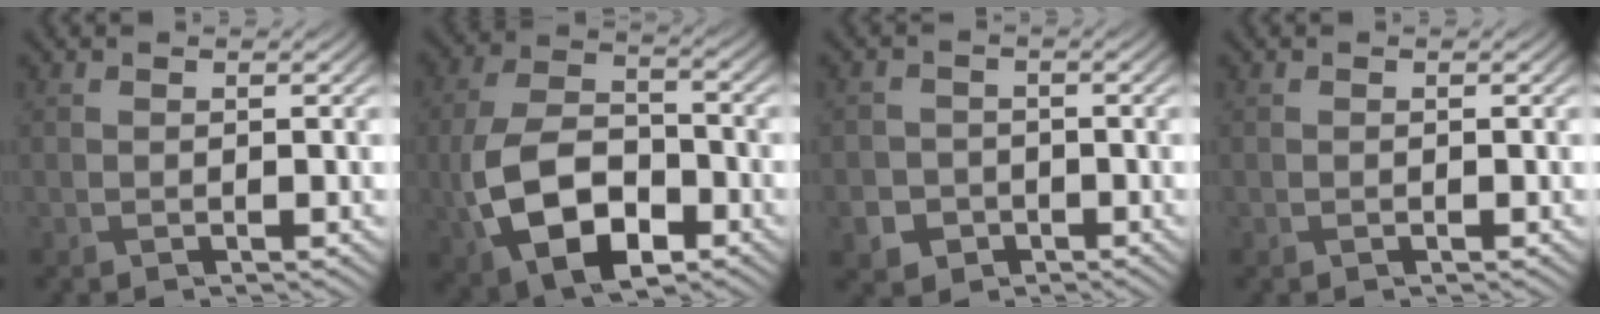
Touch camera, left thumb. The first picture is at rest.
{"total": 12.2, "force": [-3.9, 7.4, 8.8], "torque": [-0.217, -0.021, -0.073]}
{"total": 3.7, "force": [-1.7, 3.1, 1.0], "torque": [-0.016, -0.009, -0.038]}
{"total": 0.0}